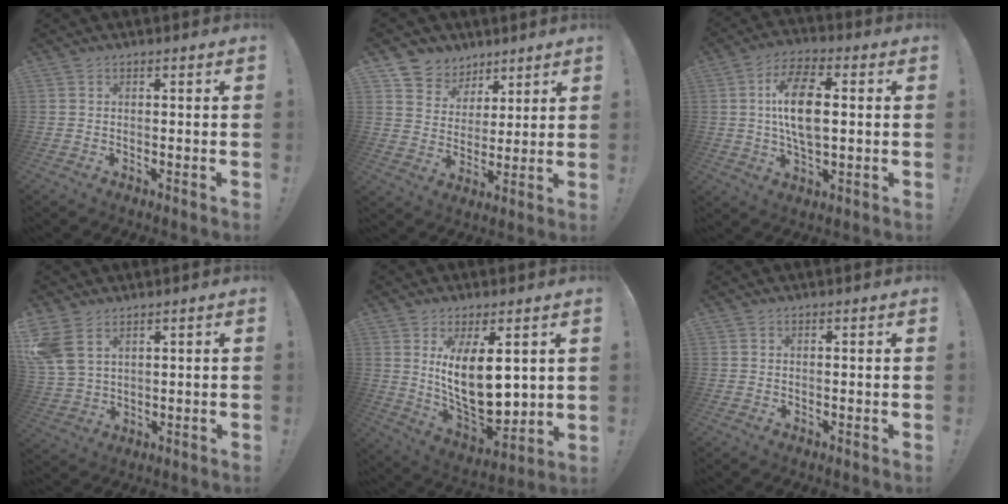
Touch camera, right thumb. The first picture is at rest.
{"total": 8.2, "force": [4.9, 6.5, 0.6], "torque": [-0.011, -0.044, 0.100]}
{"total": 13.4, "force": [1.7, 6.7, 11.5], "torque": [-0.196, 0.002, 0.028]}
{"total": 8.1, "force": [4.5, 4.8, 4.7], "torque": [-0.093, -0.011, 0.093]}
{"total": 16.8, "force": [4.5, 7.3, 14.4], "torque": [-0.260, -0.052, 0.073]}
{"total": 0.6, "force": [0.3, -0.1, 0.5], "torque": [-0.002, -0.003, 0.004]}